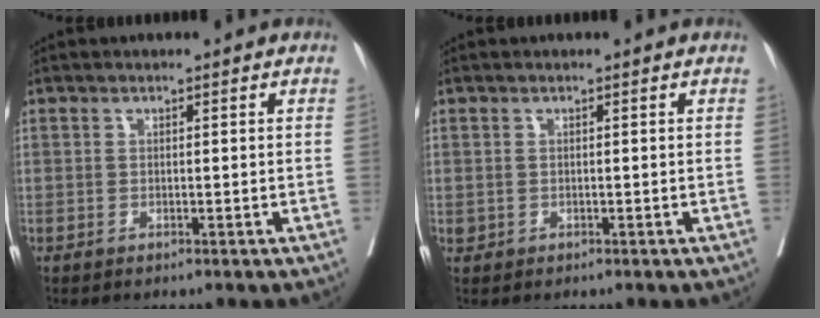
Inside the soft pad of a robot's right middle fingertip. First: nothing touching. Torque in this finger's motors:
{"motor_torque": [-0.03, -0.04, 0.00, 0.00]}